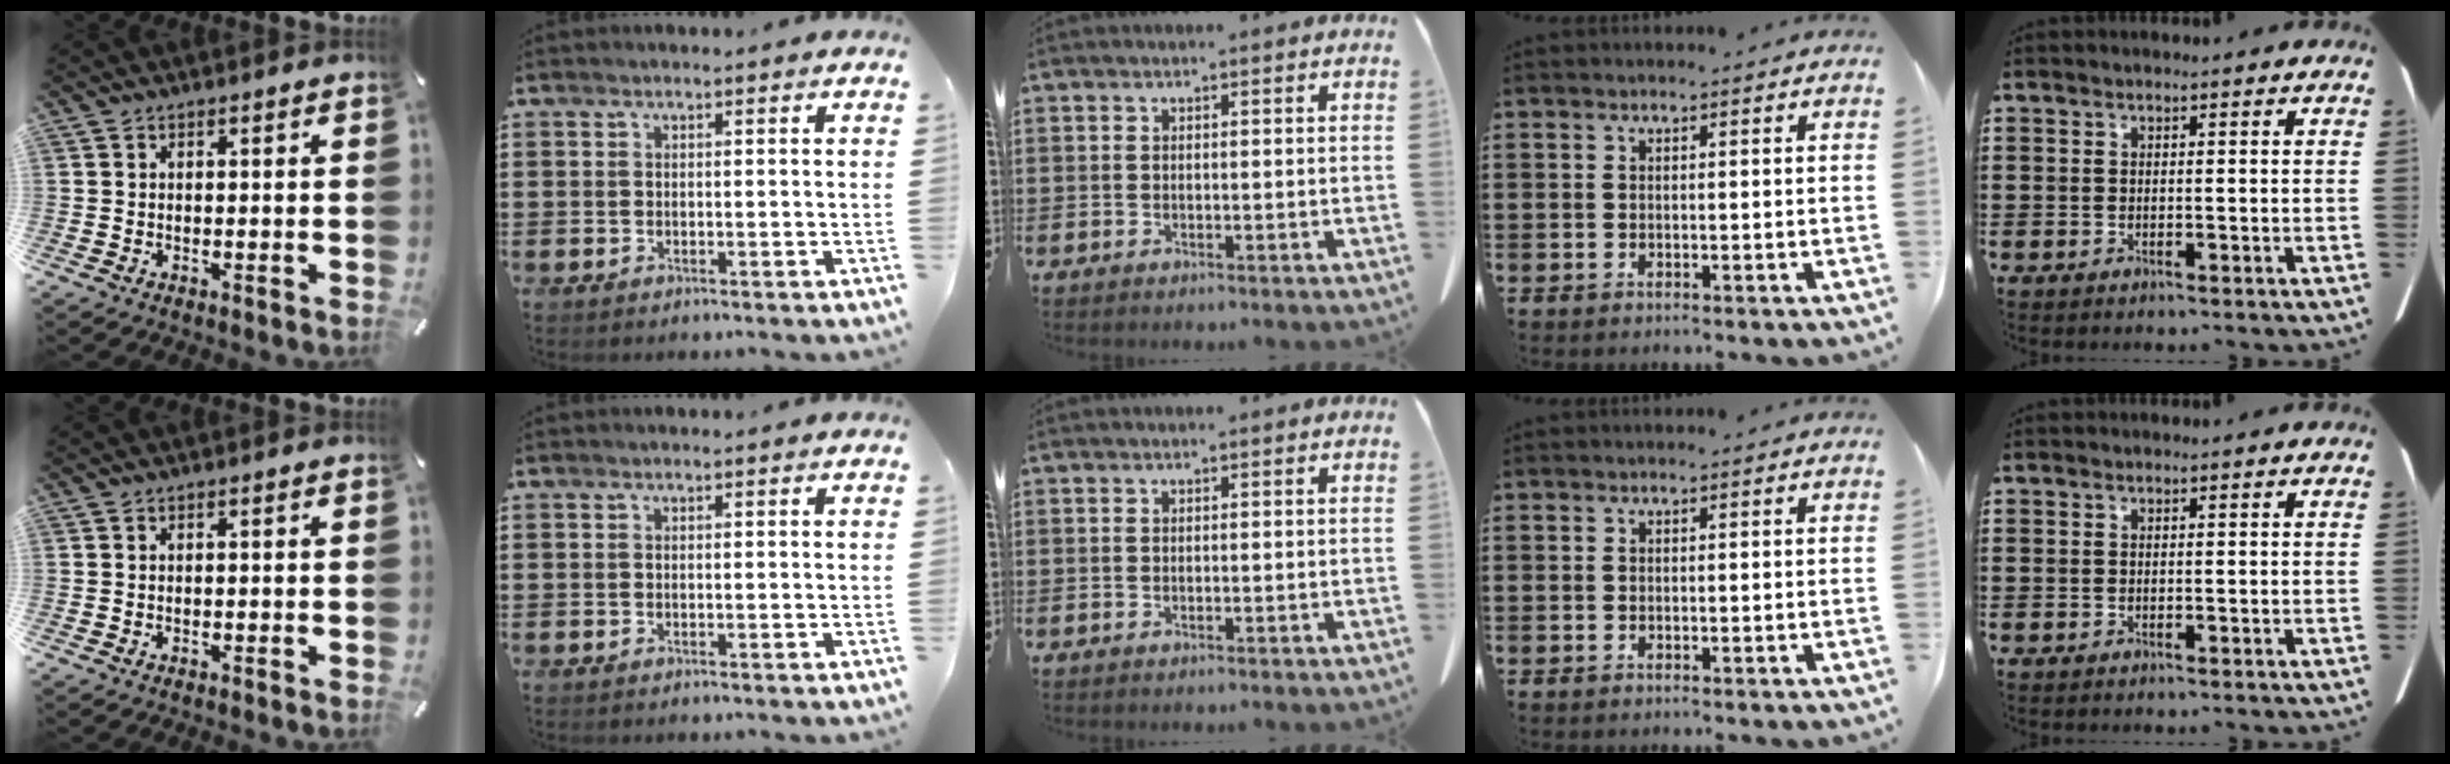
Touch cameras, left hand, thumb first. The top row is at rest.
{}